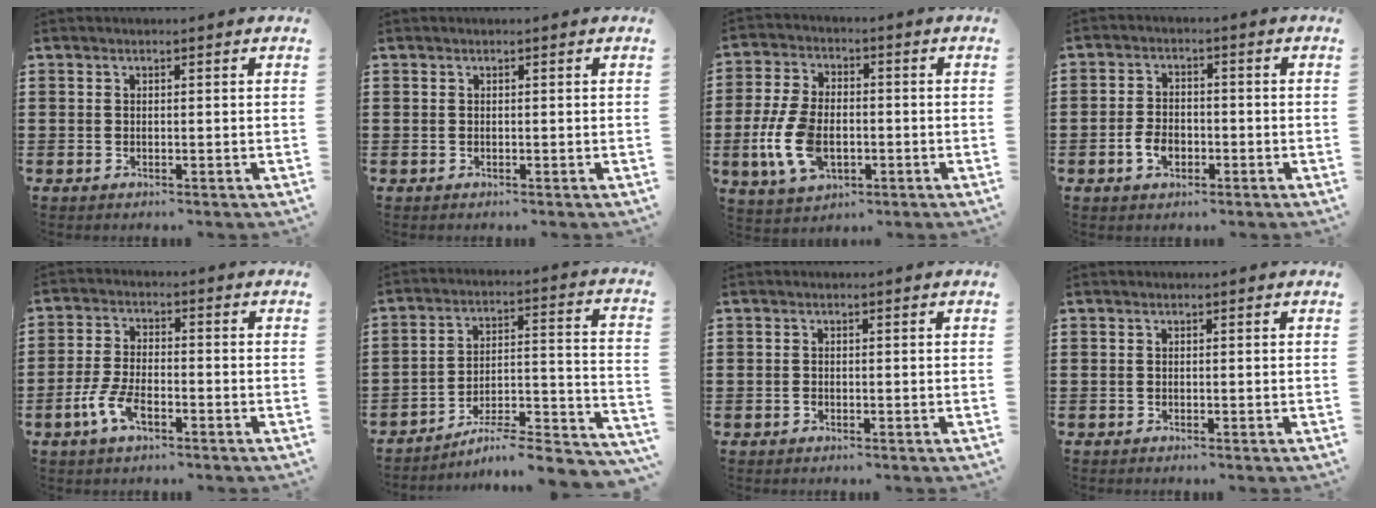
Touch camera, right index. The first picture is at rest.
{"total": 0.0}
{"total": 9.3, "force": [-2.4, 5.3, 7.3], "torque": [-0.178, -0.004, -0.050]}
{"total": 3.8, "force": [-1.5, 2.5, 2.5], "torque": [-0.062, -0.002, -0.030]}
{"total": 5.8, "force": [-3.0, 2.2, 4.4], "torque": [-0.106, -0.005, -0.061]}
{"total": 5.9, "force": [-5.5, 0.0, 2.2], "torque": [-0.032, -0.016, -0.111]}
{"total": 0.6, "force": [-0.4, 0.3, 0.3], "torque": [-0.007, -0.001, -0.008]}
{"total": 0.0}